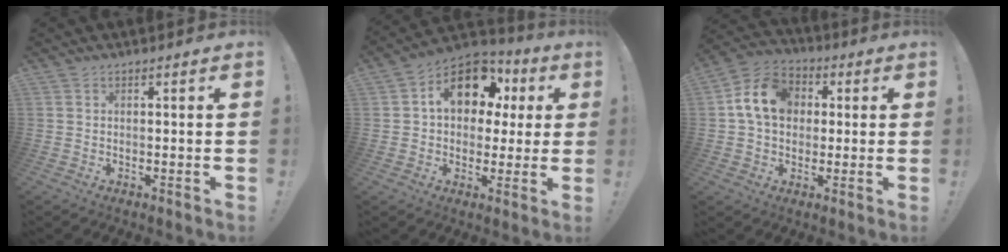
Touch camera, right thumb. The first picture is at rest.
{"total": 15.7, "force": [5.3, 11.3, 9.5], "torque": [-0.131, -0.011, 0.098]}
{"total": 13.7, "force": [2.8, 10.7, 8.0], "torque": [-0.138, 0.015, 0.061]}